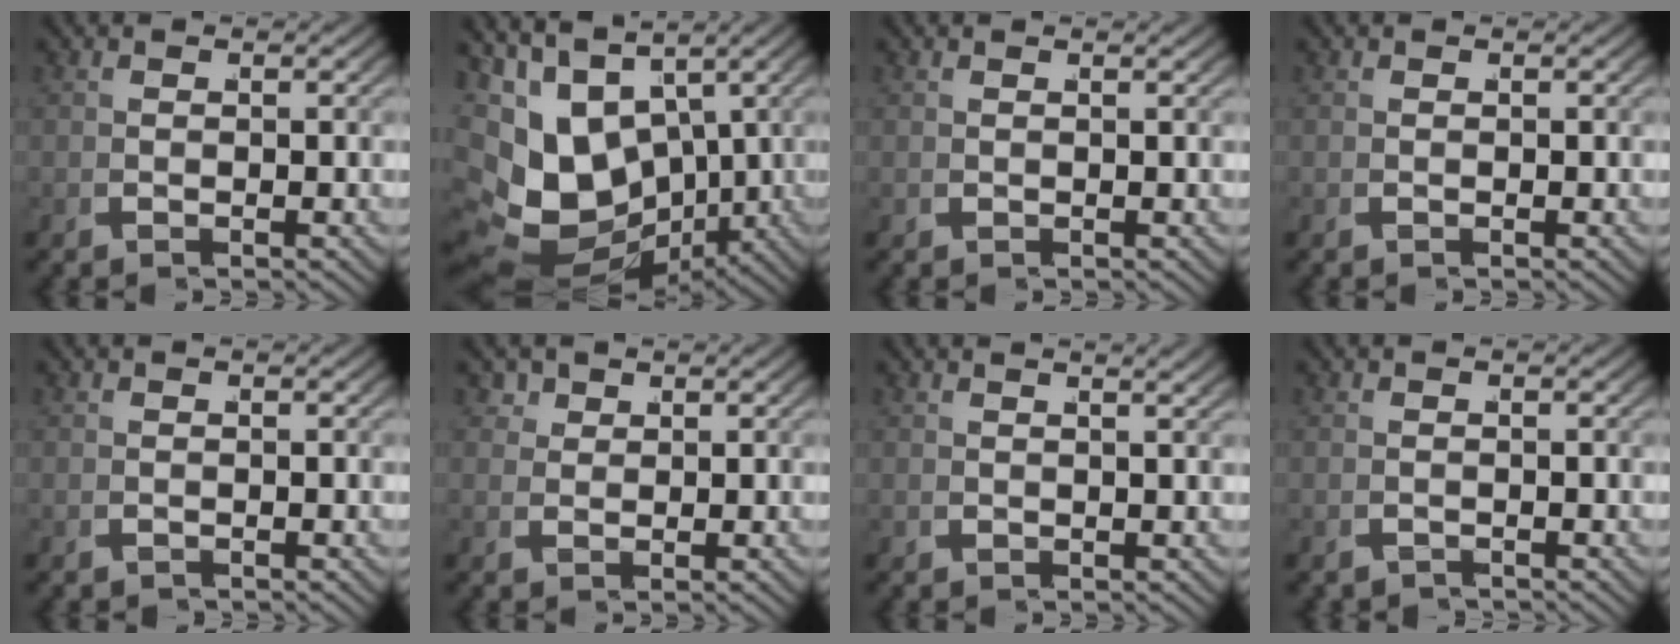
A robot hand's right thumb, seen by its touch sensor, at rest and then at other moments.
{"total": 14.7, "force": [-1.6, 11.2, 9.3], "torque": [-0.195, -0.040, -0.012]}
{"total": 0.9, "force": [0.2, -0.7, -0.4], "torque": [0.011, 0.003, 0.007]}
{"total": 0.0}
{"total": 0.6, "force": [-0.4, 0.2, -0.4], "torque": [0.008, -0.001, -0.006]}
{"total": 1.7, "force": [1.5, 0.8, 0.2], "torque": [-0.009, -0.002, 0.031]}
{"total": 1.8, "force": [0.7, -1.5, -0.7], "torque": [0.015, 0.009, 0.013]}
{"total": 1.6, "force": [-1.2, -0.1, -1.0], "torque": [0.019, -0.005, -0.020]}